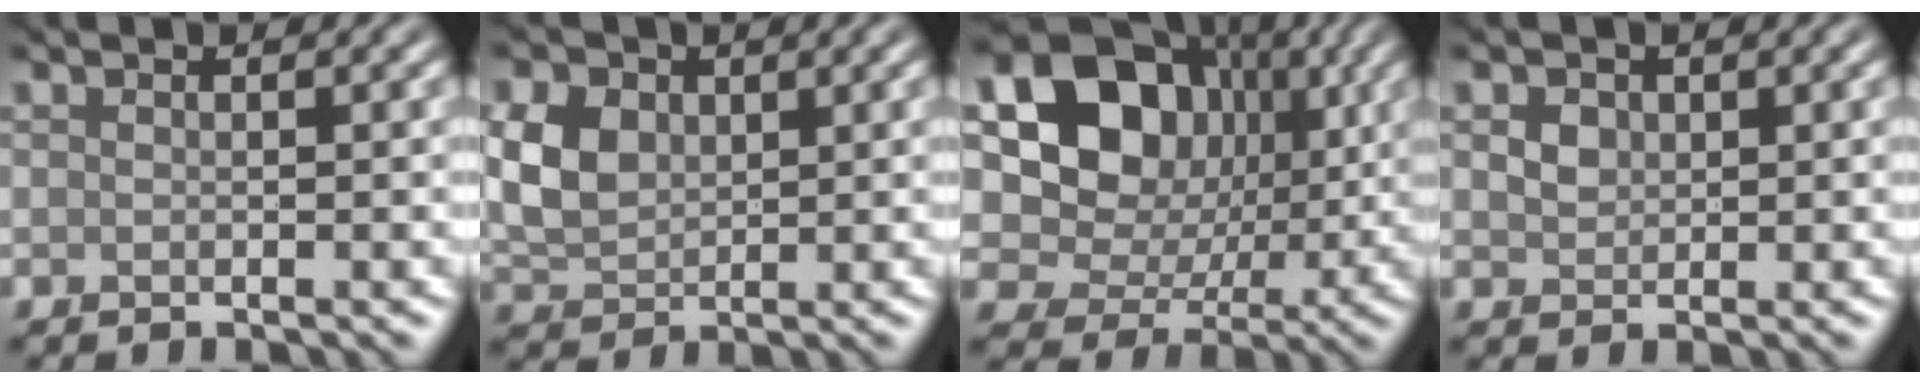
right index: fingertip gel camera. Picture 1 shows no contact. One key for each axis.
{"total": 4.7, "fx": 1.0, "fy": 3.5, "fz": 3.0, "tx": -0.078, "ty": 0.004, "tz": 0.020}
{"total": 12.3, "fx": 2.5, "fy": 9.7, "fz": 7.1, "tx": -0.117, "ty": 0.016, "tz": 0.030}
{"total": 1.5, "fx": 0.5, "fy": 1.2, "fz": 0.7, "tx": -0.018, "ty": -0.001, "tz": 0.010}